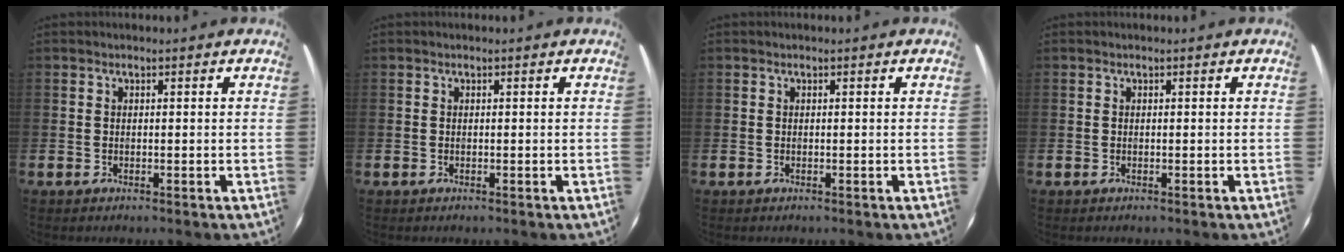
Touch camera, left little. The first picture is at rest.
{"total": 0.0}
{"total": 0.0}
{"total": 0.0}